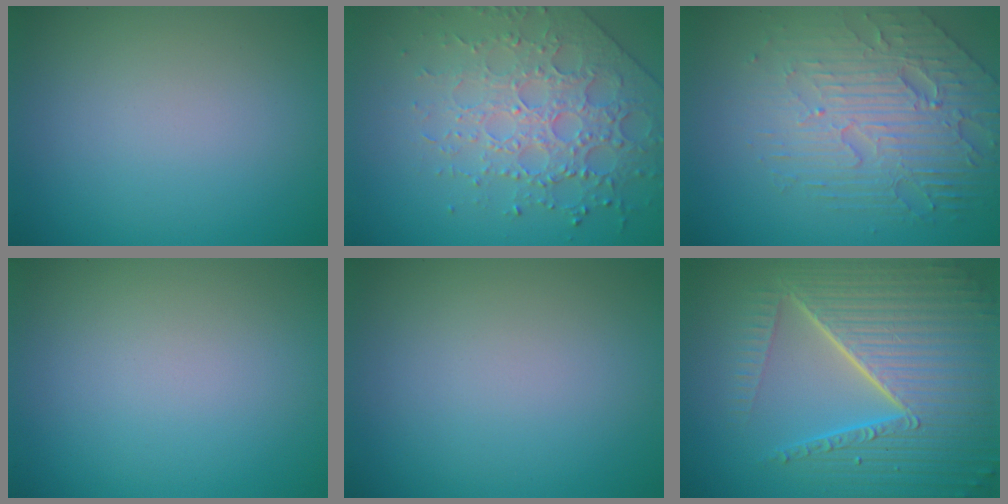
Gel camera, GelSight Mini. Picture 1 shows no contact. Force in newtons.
{"total": 4.8, "press": 4.5, "slide": 1.6}
{"total": 6.7, "press": 4.9, "slide": 4.5}
{"total": 0.0}
{"total": 0.0}
{"total": 10.4, "press": 6.5, "slide": 8.1}